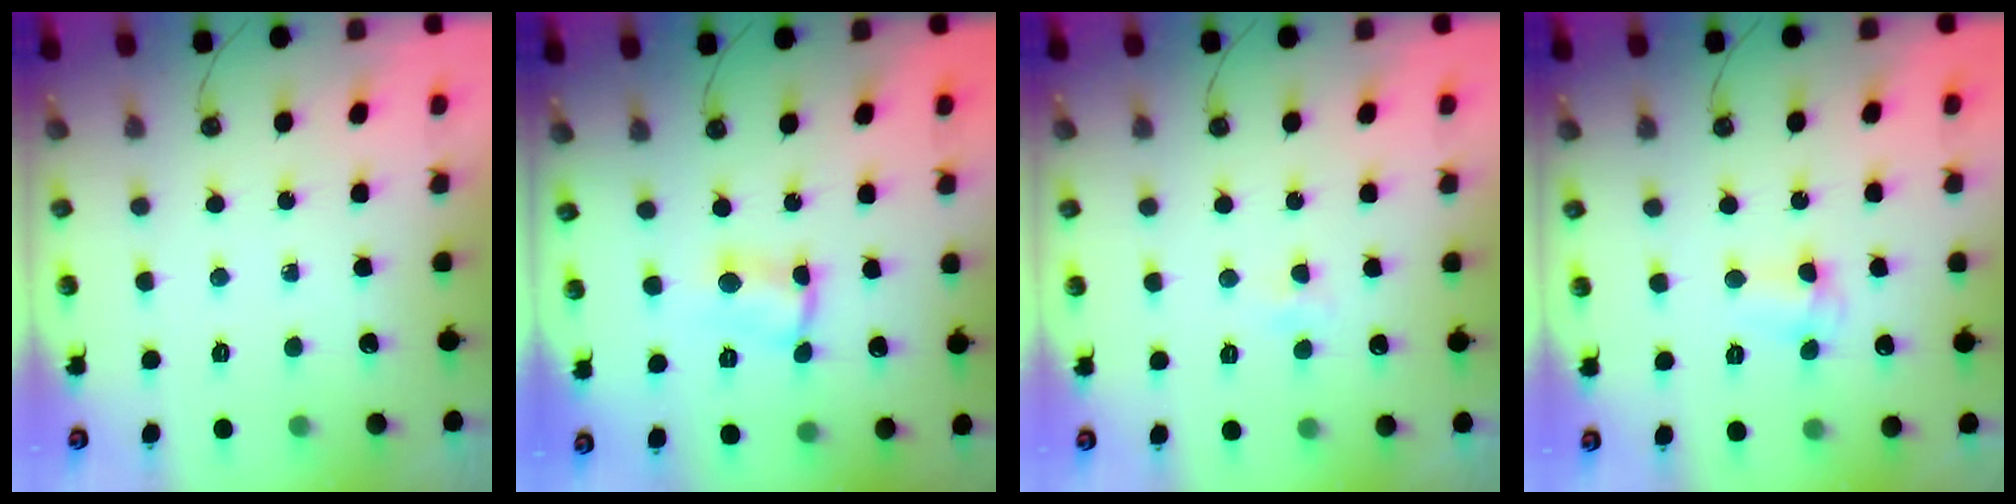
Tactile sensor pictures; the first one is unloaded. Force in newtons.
{"total": 2.3, "press": 2.3, "slide": 0.1}
{"total": 3.5, "press": 3.4, "slide": 0.6}
{"total": 3.0, "press": 2.9, "slide": 0.5}